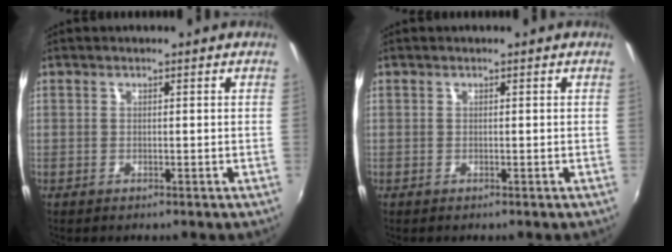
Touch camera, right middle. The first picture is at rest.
{"total": 0.0}